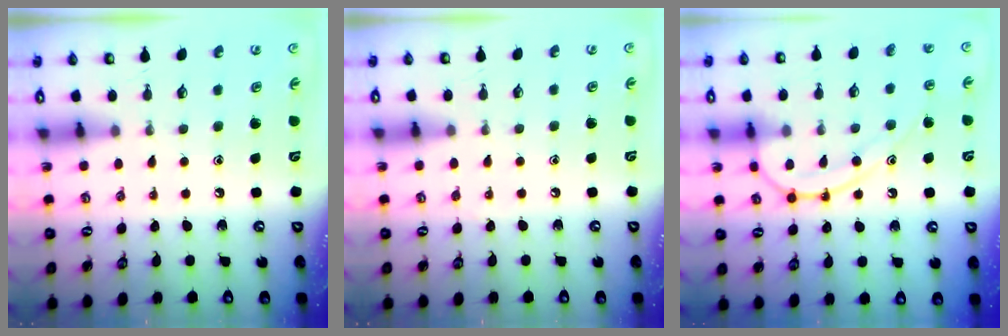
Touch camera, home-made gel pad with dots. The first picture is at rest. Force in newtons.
{"total": 3.0, "press": 2.9, "slide": 0.3}
{"total": 12.6, "press": 12.6, "slide": 0.5}